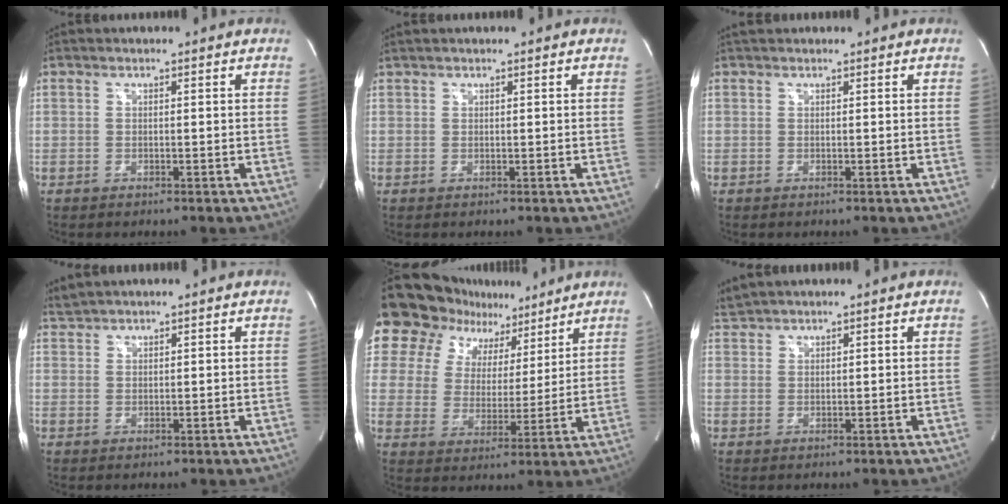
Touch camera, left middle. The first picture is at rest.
{"total": 0.7, "force": [0.7, 0.1, 0.2], "torque": [-0.008, 0.014, 0.017]}
{"total": 1.4, "force": [1.2, 0.4, 0.4], "torque": [-0.011, 0.021, 0.022]}
{"total": 2.0, "force": [1.9, -0.1, 0.1], "torque": [-0.007, 0.015, 0.045]}
{"total": 18.0, "force": [13.0, 11.1, 5.8], "torque": [-0.119, 0.047, 0.202]}
{"total": 2.4, "force": [2.3, 0.0, 0.2], "torque": [-0.011, 0.018, 0.052]}